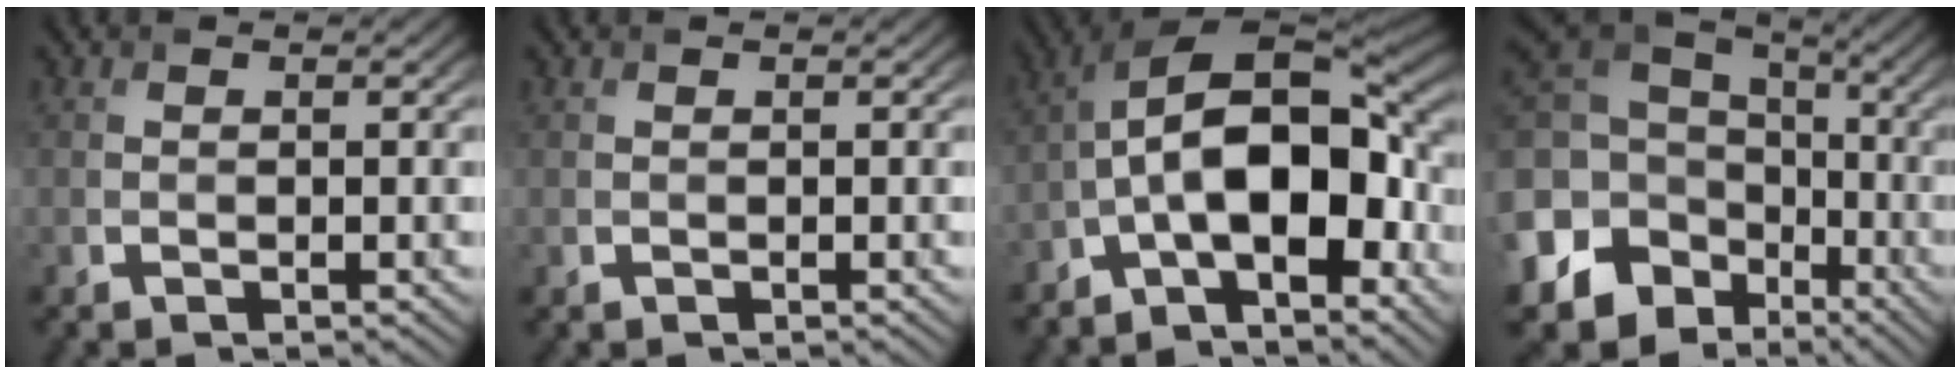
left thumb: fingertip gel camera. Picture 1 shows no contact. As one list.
[{"total": 0.0}, {"total": 14.1, "force": [-3.8, 6.2, 12.1], "torque": [-0.210, 0.012, -0.076]}, {"total": 19.6, "force": [-5.2, 16.7, 8.7], "torque": [-0.259, -0.041, -0.099]}]